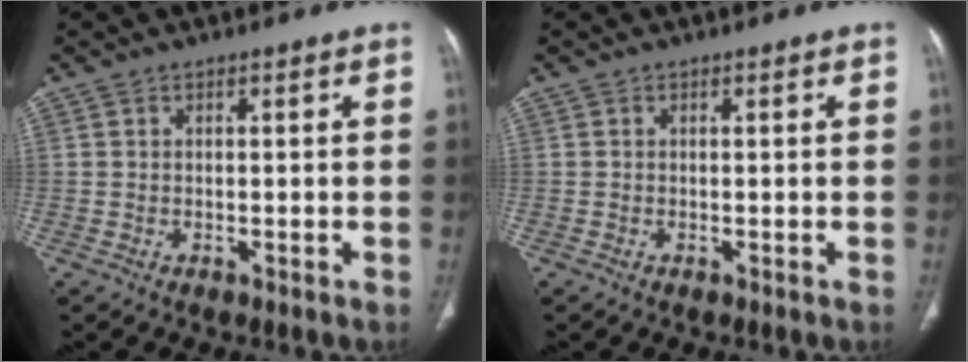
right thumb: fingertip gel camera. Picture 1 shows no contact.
{"total": 0.0}